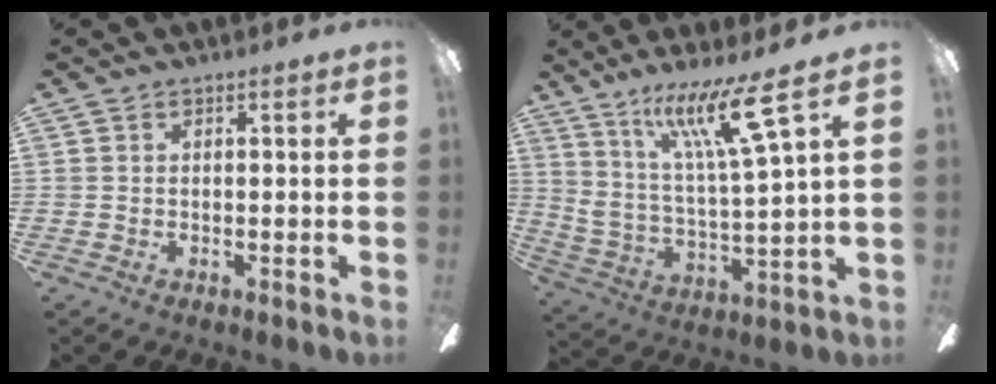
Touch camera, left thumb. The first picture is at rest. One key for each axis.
{"total": 15.9, "fx": 10.6, "fy": 1.8, "fz": 11.7, "tx": -0.223, "ty": -0.052, "tz": 0.169}